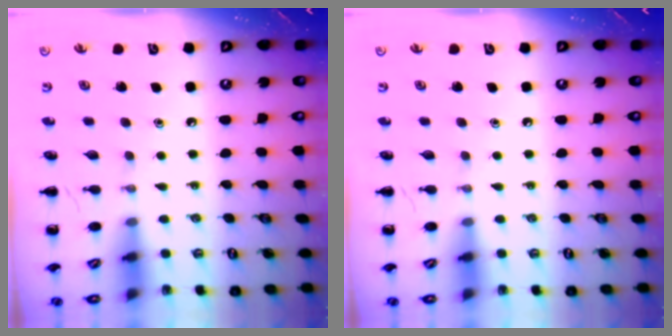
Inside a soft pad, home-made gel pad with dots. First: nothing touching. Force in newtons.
{"total": 0.0}